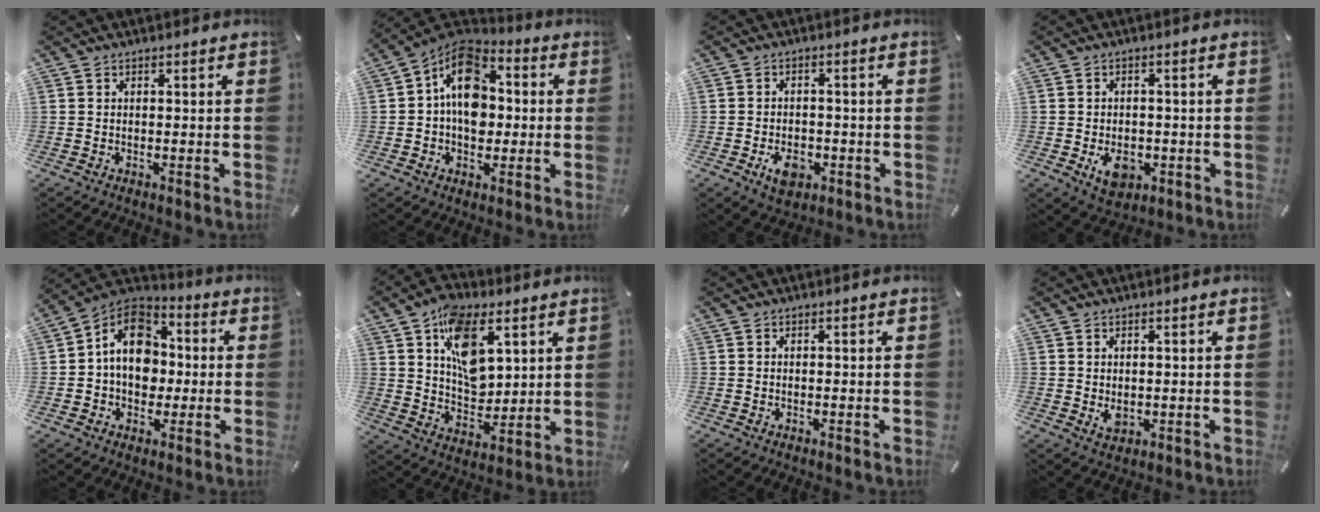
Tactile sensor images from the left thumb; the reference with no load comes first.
{"total": 14.3, "force": [0.7, 10.6, 9.5], "torque": [-0.164, 0.005, 0.011]}
{"total": 5.8, "force": [-2.2, 3.9, 3.6], "torque": [-0.068, 0.003, -0.042]}
{"total": 6.8, "force": [-1.8, 4.9, 4.2], "torque": [-0.063, -0.002, -0.033]}
{"total": 13.7, "force": [0.3, 11.1, 8.1], "torque": [-0.143, 0.009, 0.005]}
{"total": 14.6, "force": [6.3, 9.4, 9.3], "torque": [-0.148, -0.012, 0.117]}
{"total": 0.0}
{"total": 2.5, "force": [0.2, 1.9, 1.7], "torque": [-0.031, -0.002, 0.001]}